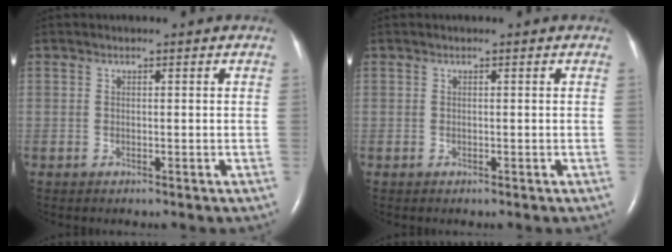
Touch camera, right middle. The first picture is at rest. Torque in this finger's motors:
{"motor_torque": [-0.07, 0.13, -0.01, 0.01]}